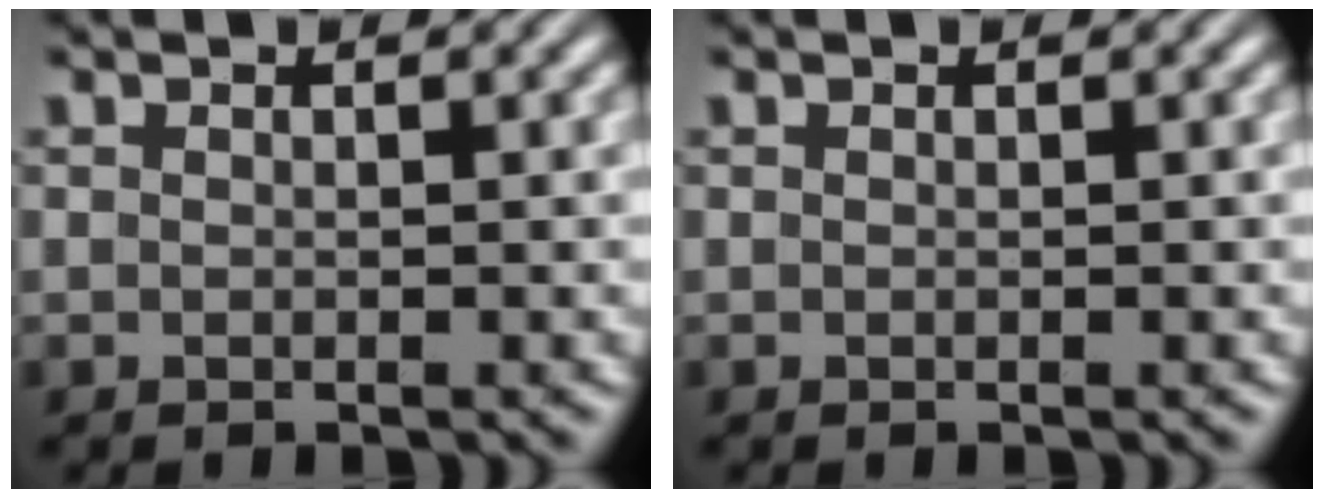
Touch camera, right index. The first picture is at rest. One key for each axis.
{"total": 0.0}